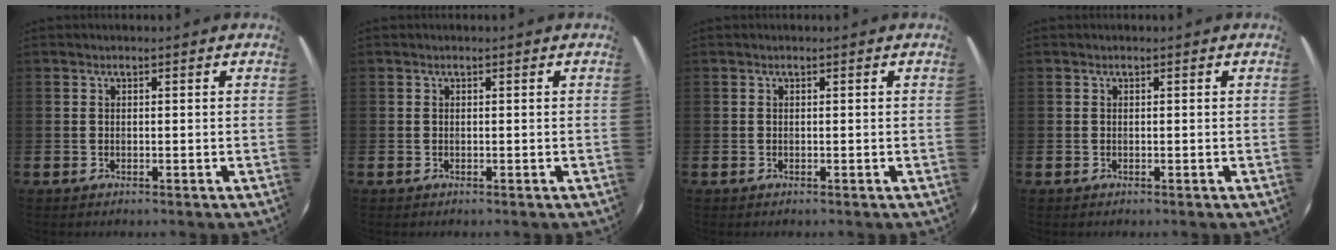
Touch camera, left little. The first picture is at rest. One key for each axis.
{"total": 0.0}
{"total": 0.0}
{"total": 0.0}